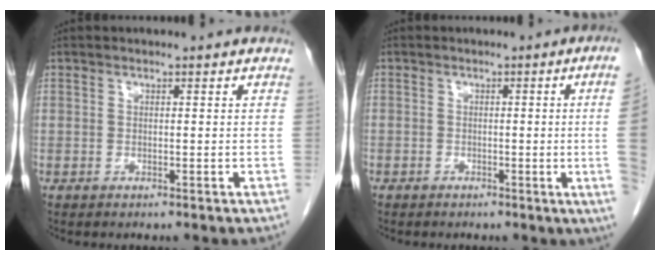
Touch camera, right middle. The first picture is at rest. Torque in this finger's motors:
{"motor_torque": [1.10, -1.04, -0.36, -0.21]}